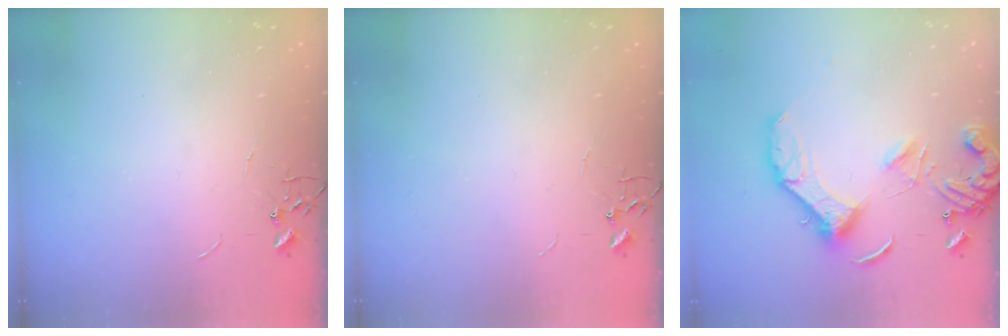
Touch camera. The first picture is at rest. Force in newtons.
{"total": 0.0}
{"total": 14.7, "press": 14.6, "slide": 1.9}